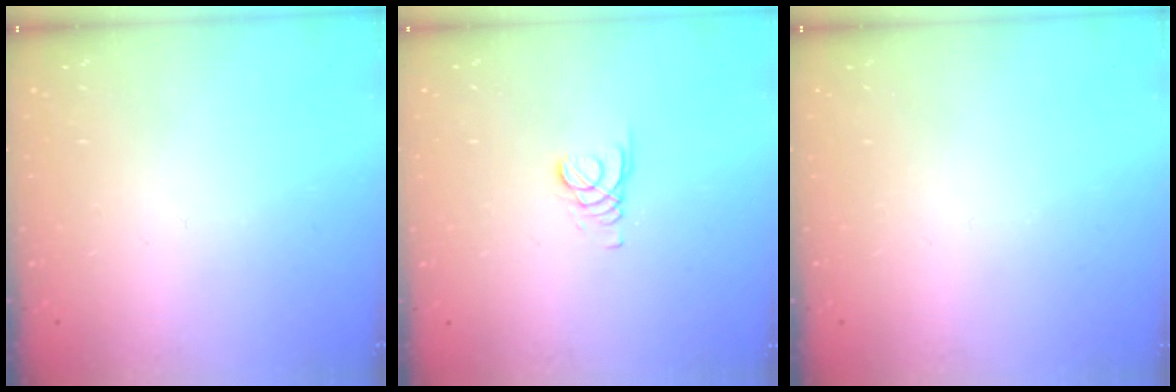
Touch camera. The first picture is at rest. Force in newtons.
{"total": 1.6, "press": 1.6, "slide": 0.2}
{"total": 0.0}